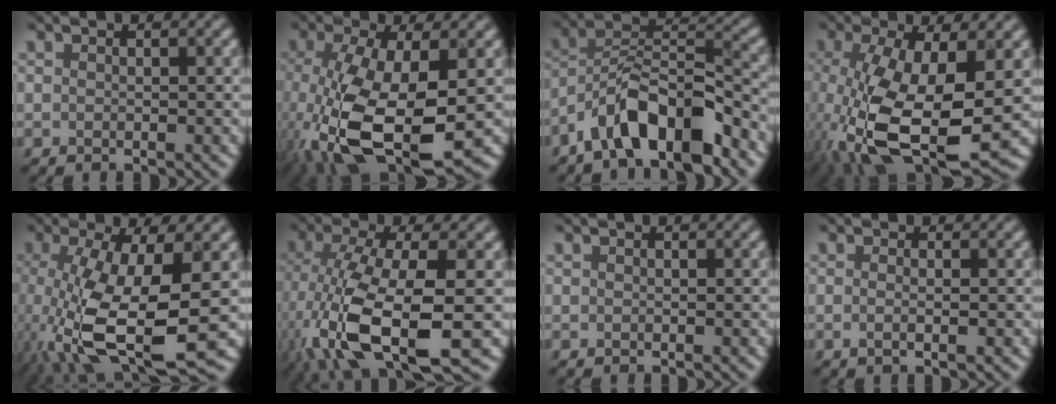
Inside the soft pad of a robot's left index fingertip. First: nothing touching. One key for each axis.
{"total": 10.9, "fx": -3.2, "fy": 4.4, "fz": 9.5, "tx": -0.219, "ty": -0.036, "tz": -0.047}
{"total": 7.9, "fx": -5.5, "fy": 2.6, "fz": 5.1, "tx": -0.081, "ty": 0.012, "tz": -0.101}
{"total": 12.3, "fx": -2.9, "fy": 5.0, "fz": 10.8, "tx": -0.244, "ty": -0.040, "tz": -0.038}
{"total": 11.4, "fx": -3.0, "fy": 3.9, "fz": 10.3, "tx": -0.220, "ty": -0.034, "tz": -0.047}
{"total": 11.1, "fx": -3.5, "fy": 4.1, "fz": 9.7, "tx": -0.213, "ty": -0.023, "tz": -0.060}
{"total": 0.0}
{"total": 1.1, "fx": -0.3, "fy": 0.1, "fz": 1.1, "tx": -0.020, "ty": -0.003, "tz": -0.004}